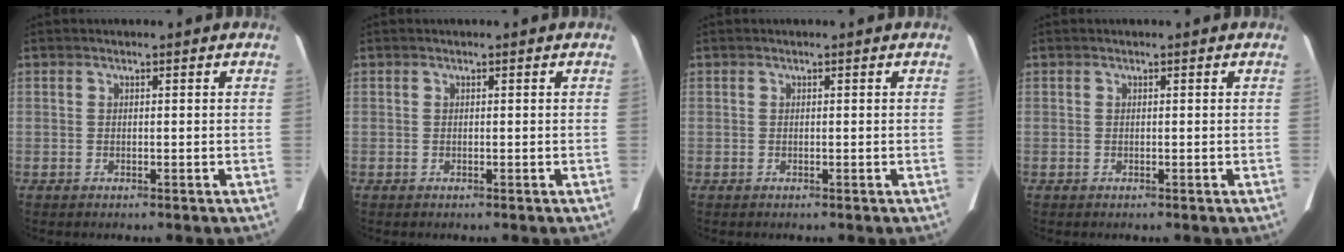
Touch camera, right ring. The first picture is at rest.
{"total": 0.0}
{"total": 0.0}
{"total": 0.0}